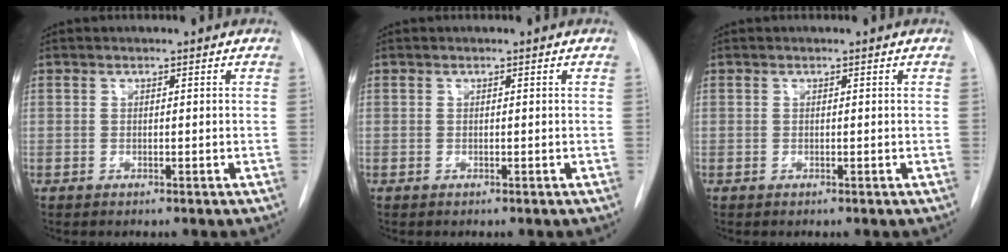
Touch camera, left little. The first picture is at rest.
{"total": 0.0}
{"total": 0.0}